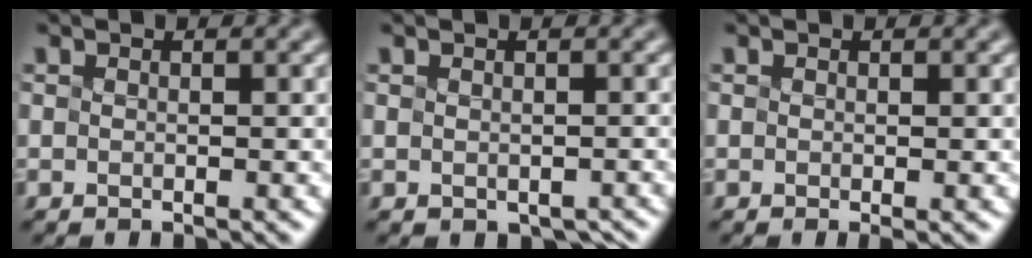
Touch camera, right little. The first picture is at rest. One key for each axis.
{"total": 1.5, "fx": -0.7, "fy": 1.0, "fz": 0.9, "tx": -0.014, "ty": -0.011, "tz": -0.003}
{"total": 0.6, "fx": -0.1, "fy": 0.0, "fz": 0.6, "tx": -0.008, "ty": -0.005, "tz": -0.002}